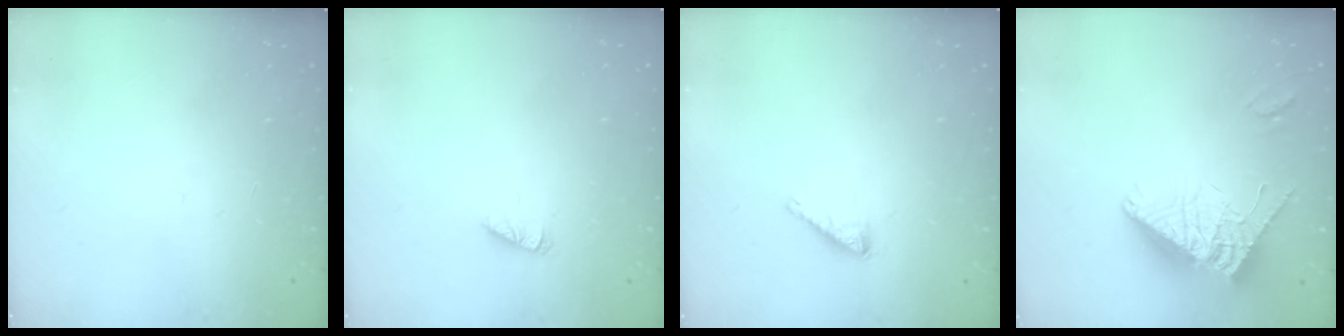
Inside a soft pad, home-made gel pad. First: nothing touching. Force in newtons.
{"total": 1.0, "press": 1.0, "slide": 0.2}
{"total": 1.7, "press": 1.7, "slide": 0.2}
{"total": 11.7, "press": 11.7, "slide": 1.0}